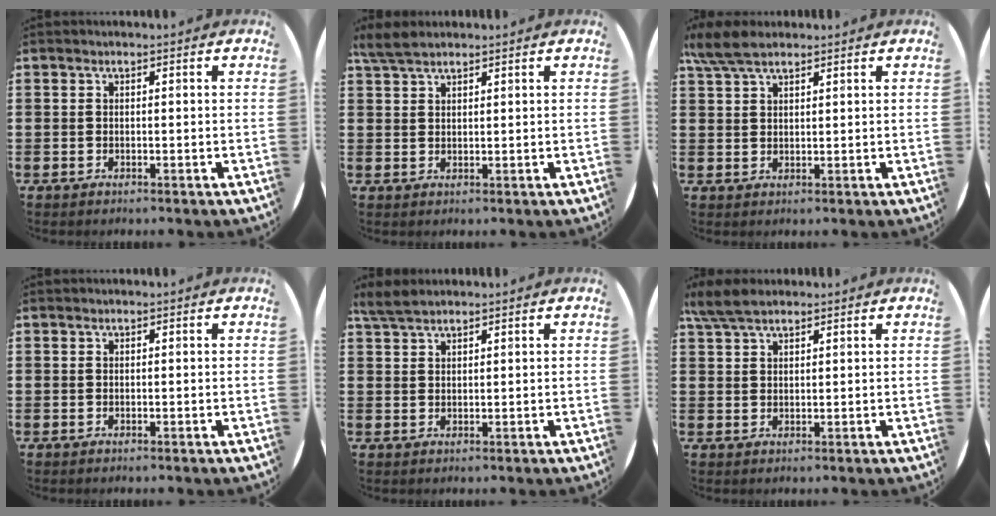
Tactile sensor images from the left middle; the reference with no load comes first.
{"total": 3.2, "force": [2.8, 0.8, 1.4], "torque": [-0.034, 0.003, 0.053]}
{"total": 4.8, "force": [3.8, 1.4, 2.6], "torque": [-0.060, 0.000, 0.072]}
{"total": 0.0}
{"total": 3.1, "force": [2.7, 0.7, 1.2], "torque": [-0.030, 0.004, 0.052]}
{"total": 4.4, "force": [3.6, 1.3, 2.2], "torque": [-0.051, 0.001, 0.068]}